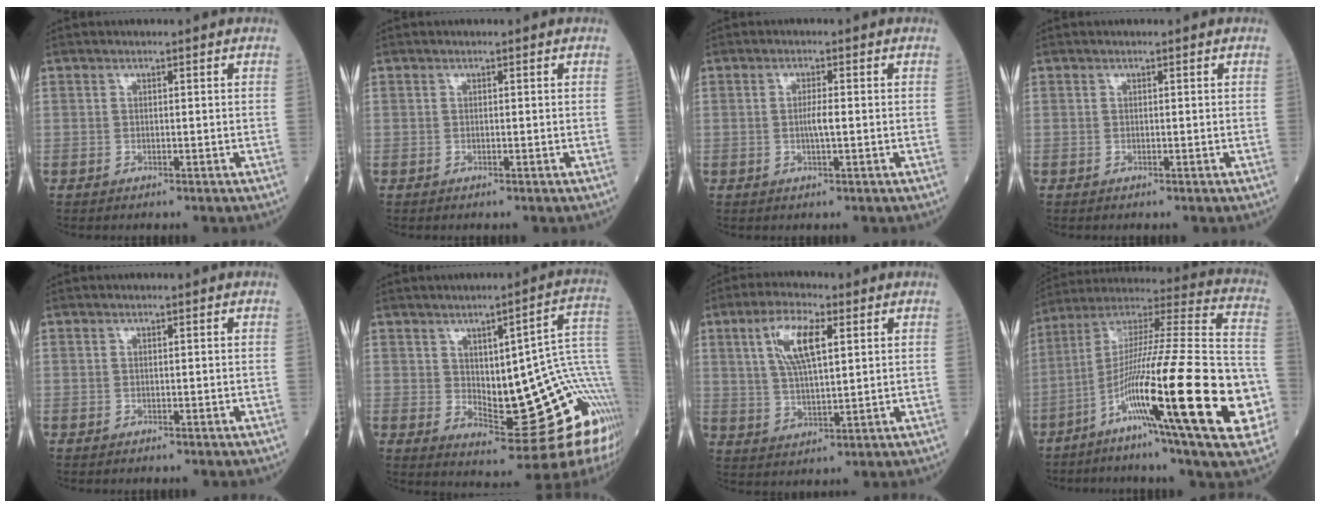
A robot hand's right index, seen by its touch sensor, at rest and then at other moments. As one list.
[{"total": 0.0}, {"total": 2.0, "force": [-0.3, 0.0, 2.0], "torque": [-0.043, -0.001, -0.004]}, {"total": 0.0}, {"total": 0.0}, {"total": 19.8, "force": [-1.5, 3.8, 19.4], "torque": [-0.186, 0.014, -0.004]}, {"total": 8.7, "force": [3.1, 2.4, 7.7], "torque": [-0.161, 0.009, 0.061]}, {"total": 31.1, "force": [-9.8, 2.3, 29.5], "torque": [-0.436, -0.032, -0.171]}]